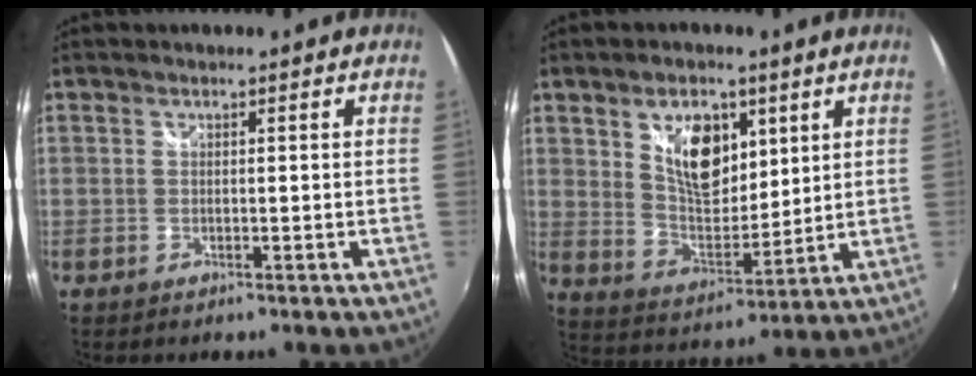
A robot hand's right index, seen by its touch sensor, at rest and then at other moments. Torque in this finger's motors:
{"motor_torque": [0.39, 0.23, 0.31, 0.07]}